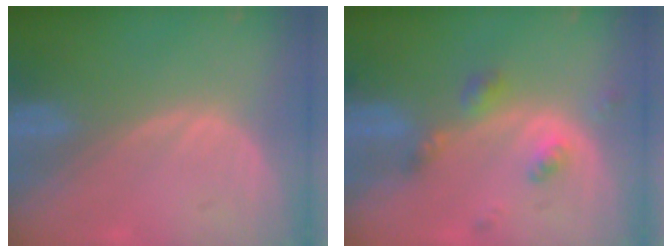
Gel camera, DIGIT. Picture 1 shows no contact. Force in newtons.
{"total": 4.5, "press": 4.2, "slide": 1.8}